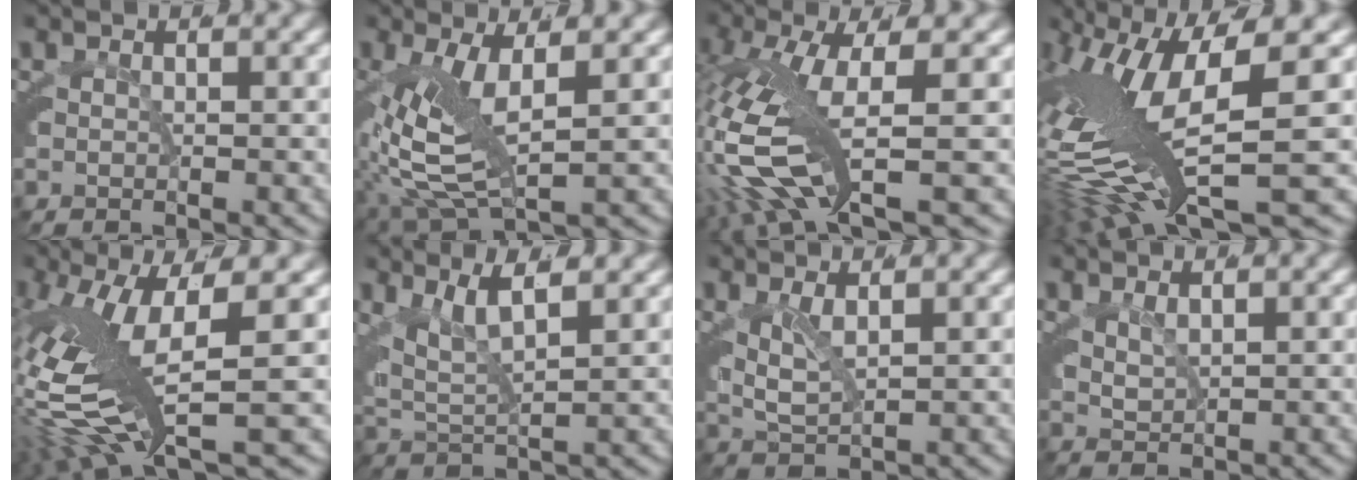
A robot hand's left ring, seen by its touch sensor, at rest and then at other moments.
{"total": 7.3, "force": [-0.8, 3.4, 6.4], "torque": [-0.147, -0.036, 0.011]}
{"total": 9.4, "force": [-1.6, 3.5, 8.6], "torque": [-0.204, -0.035, -0.006]}
{"total": 11.9, "force": [-1.3, 5.0, 10.7], "torque": [-0.209, -0.009, -0.013]}
{"total": 11.8, "force": [-0.6, 5.3, 10.6], "torque": [-0.219, -0.017, 0.006]}
{"total": 5.7, "force": [2.0, 3.6, 4.0], "torque": [-0.096, -0.010, 0.032]}
{"total": 2.4, "force": [0.4, 1.0, 2.2], "torque": [-0.057, -0.017, 0.018]}
{"total": 1.0, "force": [0.8, 0.3, 0.6], "torque": [-0.018, -0.012, 0.025]}